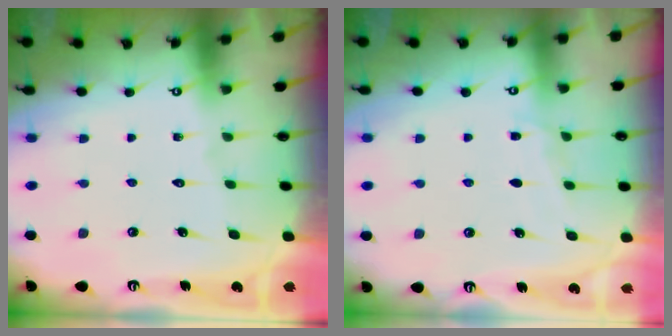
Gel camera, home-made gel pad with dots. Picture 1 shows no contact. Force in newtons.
{"total": 4.1, "press": 4.1, "slide": 0.6}